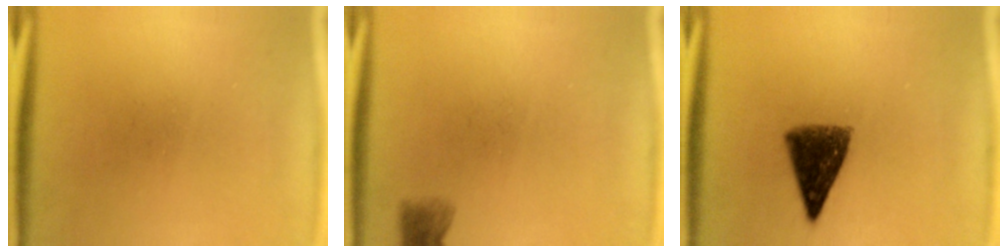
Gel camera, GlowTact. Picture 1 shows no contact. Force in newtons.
{"total": 2.2}
{"total": 8.4}